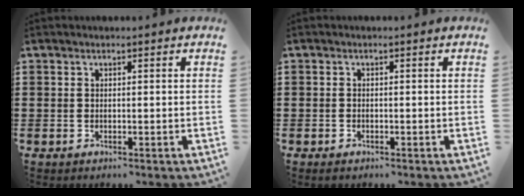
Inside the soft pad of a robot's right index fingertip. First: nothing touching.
{"total": 0.5, "force": [-0.5, 0.1, 0.3], "torque": [-0.007, -0.005, -0.008]}